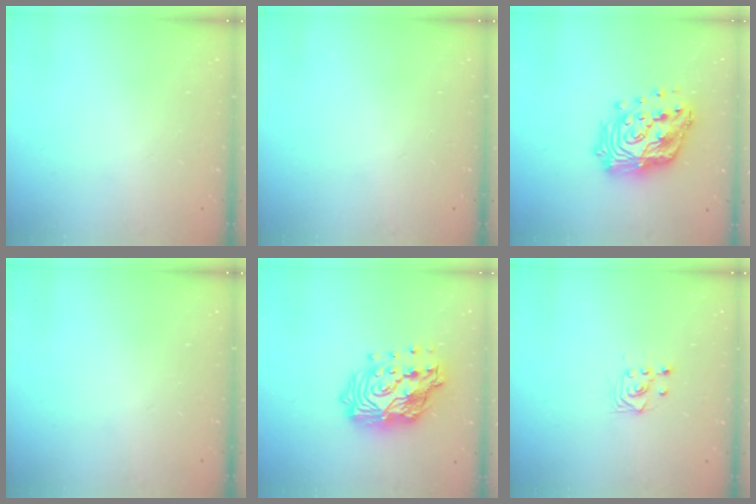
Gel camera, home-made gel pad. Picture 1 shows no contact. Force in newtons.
{"total": 0.0}
{"total": 20.6, "press": 20.4, "slide": 2.2}
{"total": 0.0}
{"total": 18.6, "press": 18.5, "slide": 1.9}
{"total": 3.2, "press": 3.1, "slide": 0.9}